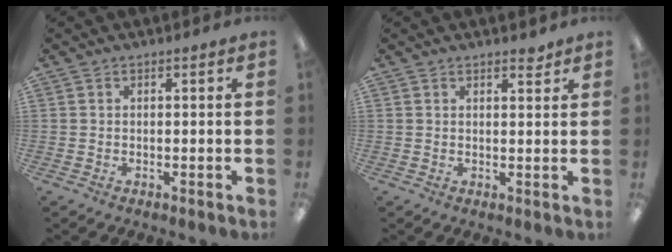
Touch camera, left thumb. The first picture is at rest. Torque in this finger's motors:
{"motor_torque": [-0.17, -0.06, -0.20, 0.08, 0.02]}